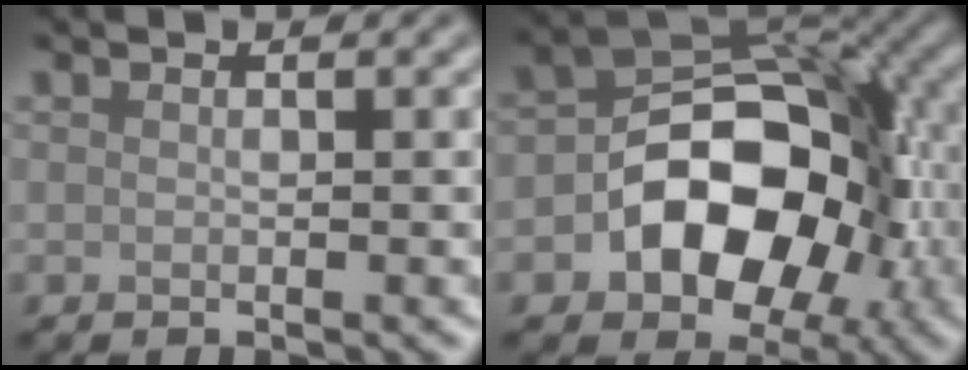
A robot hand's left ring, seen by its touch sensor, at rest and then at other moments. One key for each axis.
{"total": 11.4, "fx": -3.0, "fy": 7.8, "fz": 7.8, "tx": -0.109, "ty": 0.001, "tz": -0.048}